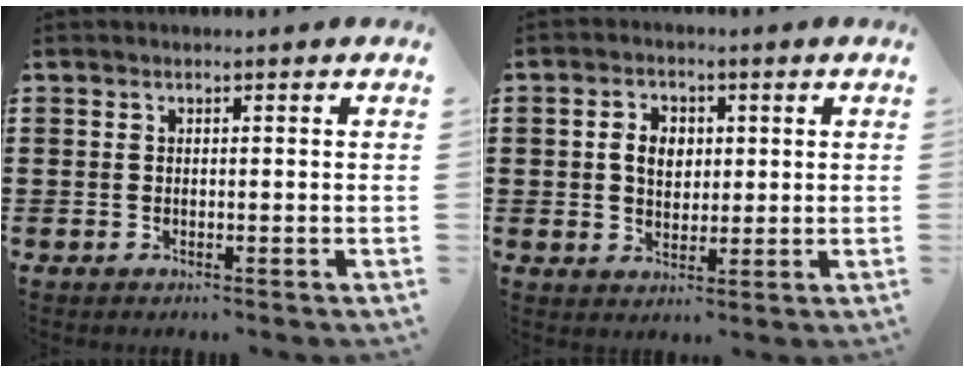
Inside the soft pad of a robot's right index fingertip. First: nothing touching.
{"total": 4.4, "force": [0.6, 3.3, 2.8], "torque": [-0.057, 0.011, 0.005]}